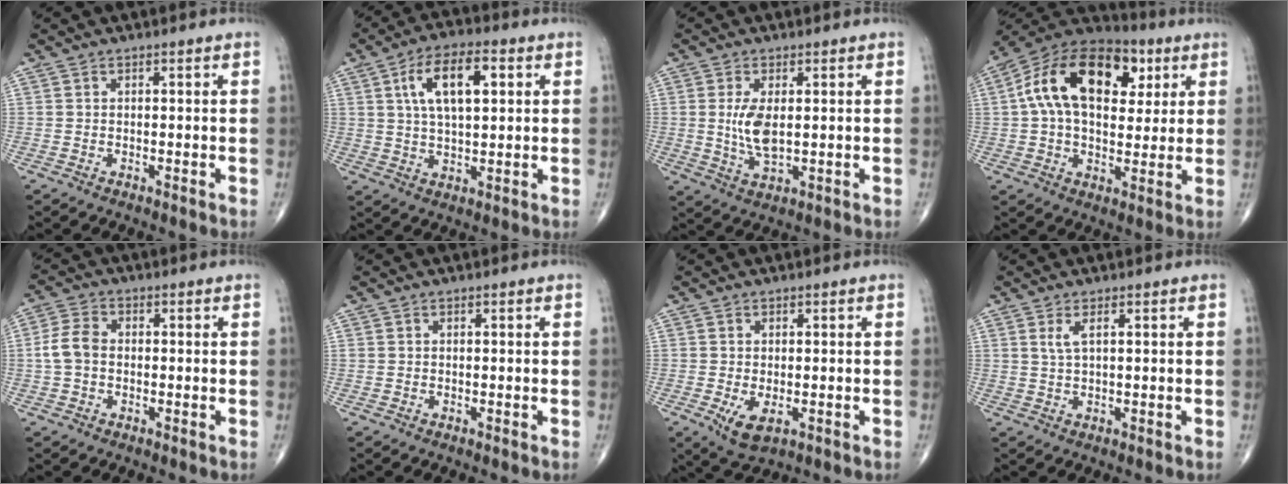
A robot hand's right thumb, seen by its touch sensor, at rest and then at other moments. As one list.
[{"total": 11.4, "force": [3.4, 5.0, 9.7], "torque": [-0.163, 0.004, 0.057]}, {"total": 6.3, "force": [0.6, 2.7, 5.6], "torque": [-0.114, -0.012, 0.017]}, {"total": 21.0, "force": [5.5, 12.7, 15.7], "torque": [-0.249, 0.015, 0.079]}, {"total": 5.2, "force": [-0.4, 3.7, 3.7], "torque": [-0.077, 0.015, -0.014]}, {"total": 0.0}, {"total": 4.7, "force": [-1.3, 2.3, 3.9], "torque": [-0.071, -0.012, -0.015]}, {"total": 2.3, "force": [0.9, 0.5, 2.0], "torque": [-0.048, -0.001, 0.022]}]